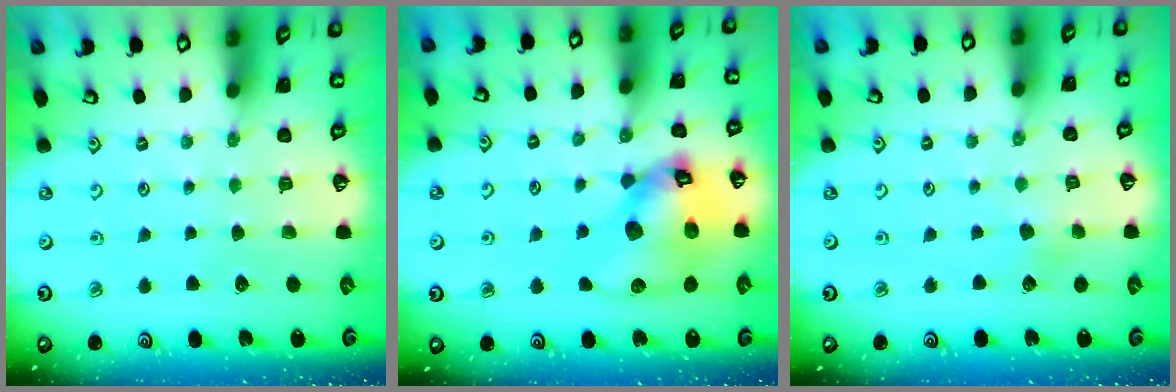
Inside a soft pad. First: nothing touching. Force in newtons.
{"total": 18.3, "press": 18.1, "slide": 2.5}
{"total": 3.6, "press": 3.5, "slide": 0.4}